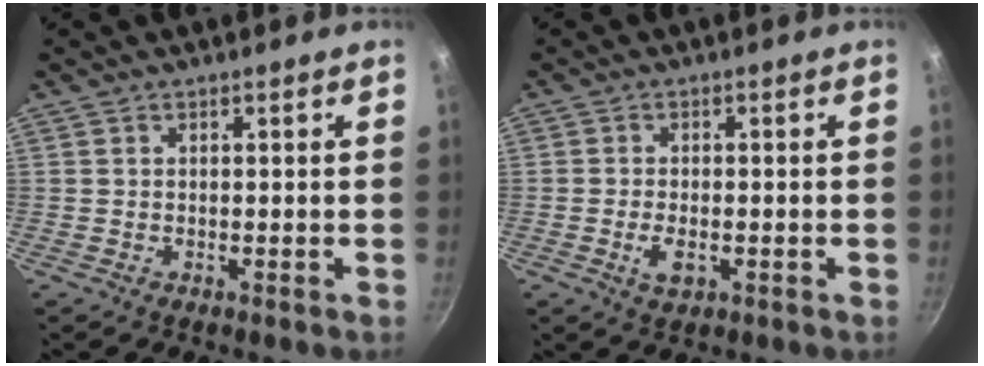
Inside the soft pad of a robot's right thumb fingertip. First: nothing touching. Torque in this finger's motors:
{"motor_torque": [-0.56, -0.07, -0.19, -0.17, -0.04]}